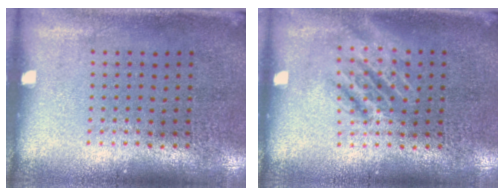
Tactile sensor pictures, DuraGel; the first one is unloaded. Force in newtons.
{"total": 1.2, "press": 1.2, "slide": 0.2}